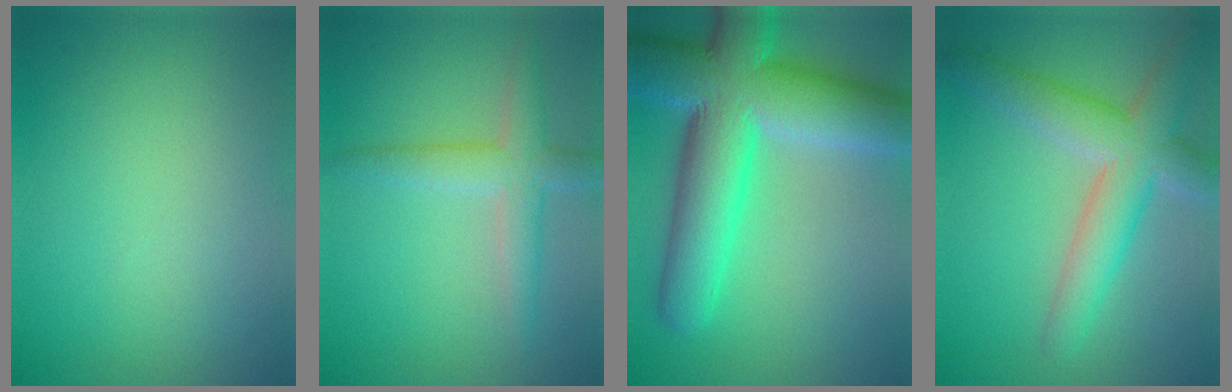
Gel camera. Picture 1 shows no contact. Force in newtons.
{"total": 3.6, "press": 3.6, "slide": 0.2}
{"total": 12.7, "press": 12.7, "slide": 0.5}
{"total": 6.5, "press": 6.5, "slide": 0.4}